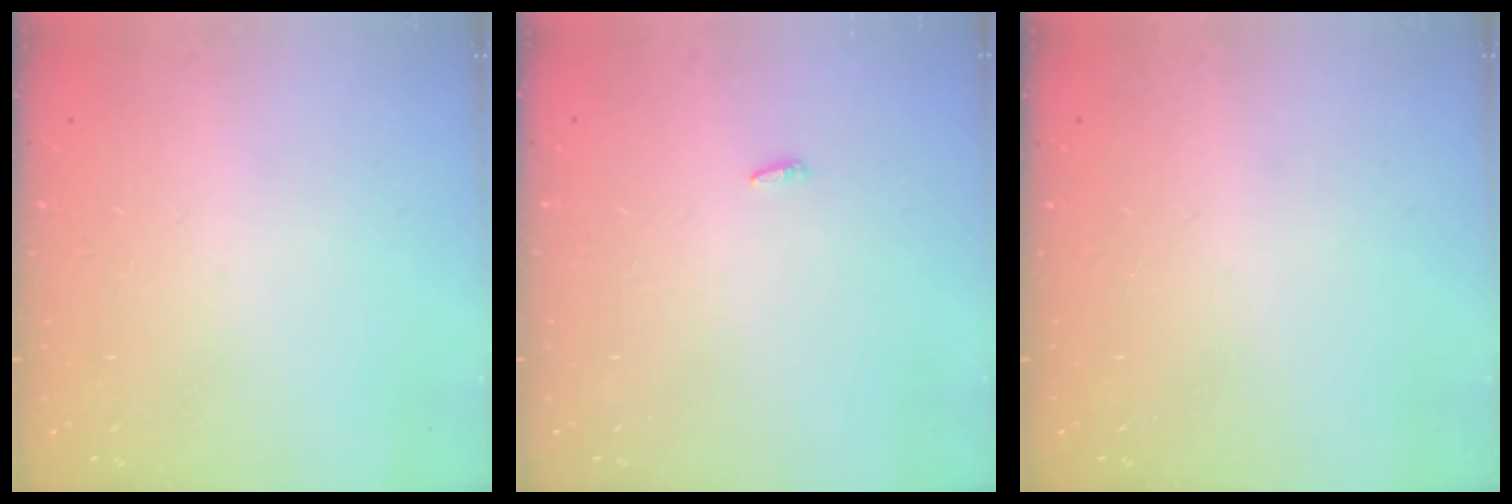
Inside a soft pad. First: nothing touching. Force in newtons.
{"total": 2.1, "press": 1.9, "slide": 0.7}
{"total": 0.0}